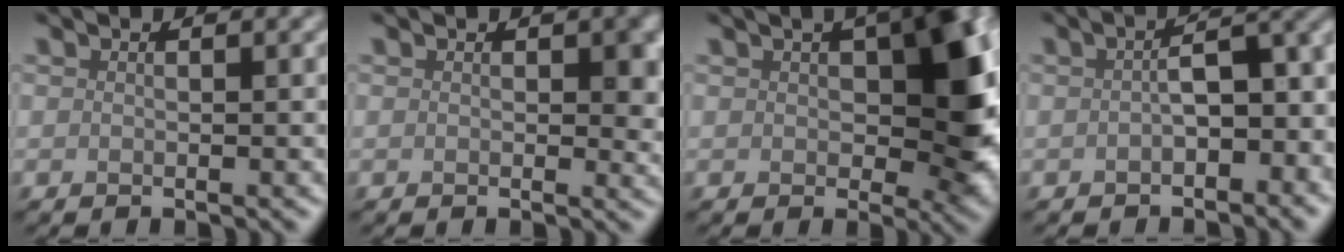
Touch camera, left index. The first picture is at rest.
{"total": 3.4, "force": [0.6, 1.8, 2.8], "torque": [-0.029, 0.000, 0.007]}
{"total": 10.6, "force": [1.6, 5.6, 8.8], "torque": [-0.116, 0.002, 0.029]}
{"total": 5.2, "force": [-1.0, 2.4, 4.5], "torque": [-0.053, 0.008, -0.020]}